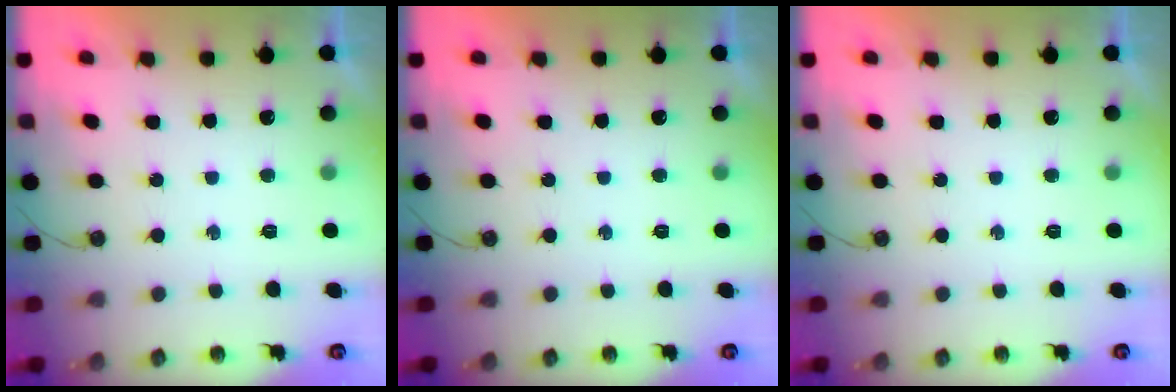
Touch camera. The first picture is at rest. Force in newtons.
{"total": 0.0}
{"total": 0.0}